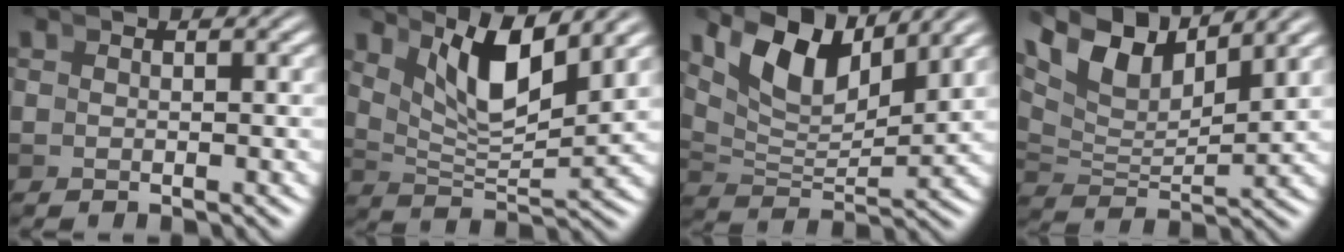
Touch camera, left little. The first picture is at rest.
{"total": 6.0, "force": [3.5, 1.6, 4.6], "torque": [-0.072, 0.002, 0.061]}
{"total": 8.1, "force": [4.3, 3.8, 5.7], "torque": [-0.098, 0.001, 0.078]}
{"total": 9.1, "force": [4.8, 4.8, 6.1], "torque": [-0.124, 0.004, 0.084]}